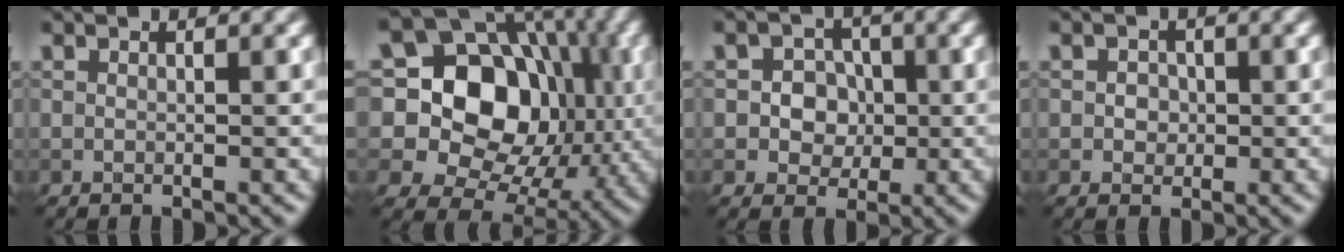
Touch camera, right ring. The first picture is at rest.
{"total": 19.3, "force": [3.6, 15.6, 10.8], "torque": [-0.211, 0.049, 0.049]}
{"total": 4.7, "force": [0.3, 4.2, 2.0], "torque": [-0.024, 0.018, -0.010]}
{"total": 1.5, "force": [0.2, 1.3, 0.7], "torque": [0.001, 0.007, -0.003]}